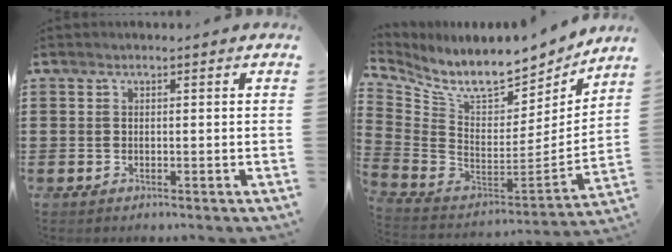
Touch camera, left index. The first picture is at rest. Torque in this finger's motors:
{"motor_torque": [1.14, -1.00, 0.17, 0.05]}